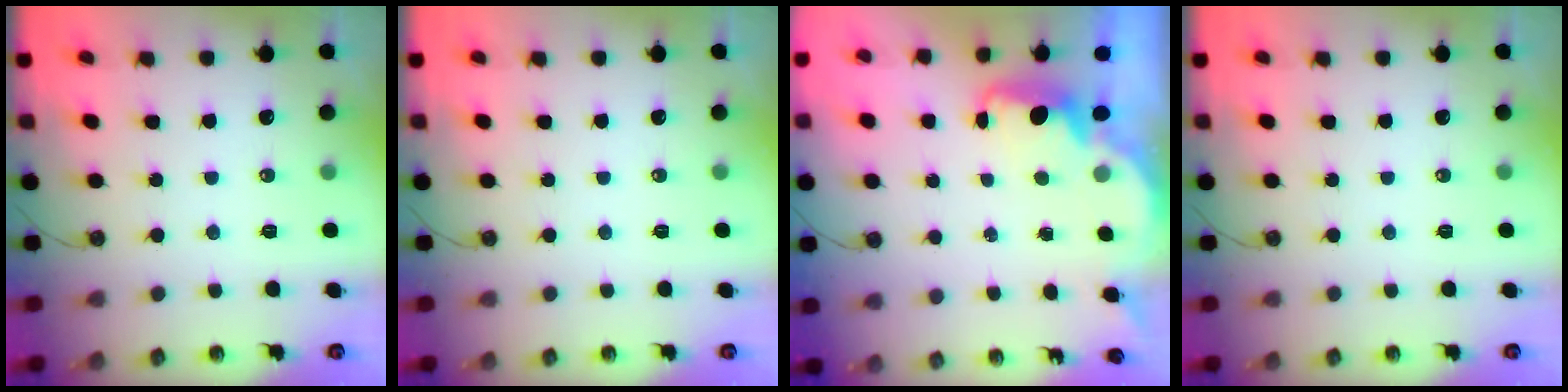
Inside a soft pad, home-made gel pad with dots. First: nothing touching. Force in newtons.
{"total": 0.0}
{"total": 2.2, "press": 2.1, "slide": 0.6}
{"total": 0.0}